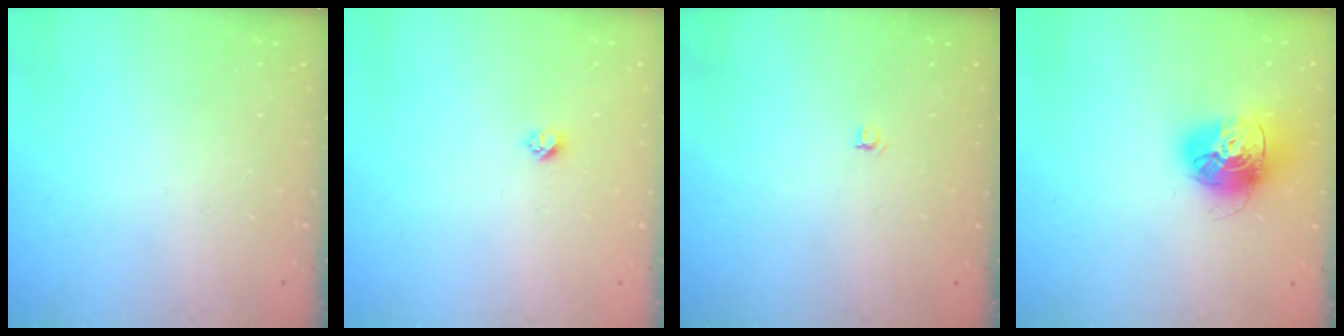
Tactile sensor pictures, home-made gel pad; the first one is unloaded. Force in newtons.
{"total": 2.4, "press": 2.4, "slide": 0.2}
{"total": 3.4, "press": 3.4, "slide": 0.3}
{"total": 15.7, "press": 15.6, "slide": 1.6}